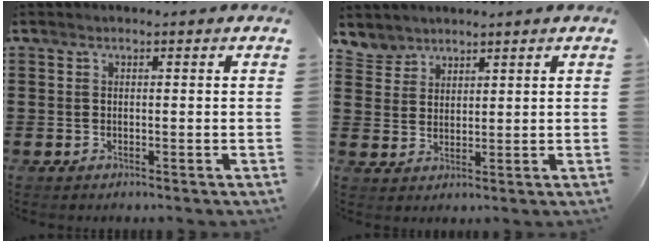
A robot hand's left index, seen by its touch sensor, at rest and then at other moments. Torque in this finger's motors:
{"motor_torque": [0.12, 0.02, -0.05, -0.01]}